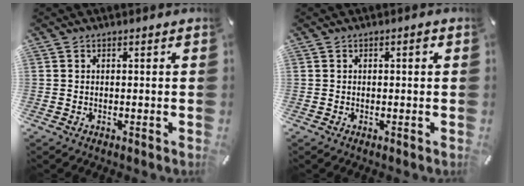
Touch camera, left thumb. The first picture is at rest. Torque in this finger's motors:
{"motor_torque": [0.02, -0.15, 0.00, 0.14, 0.01]}